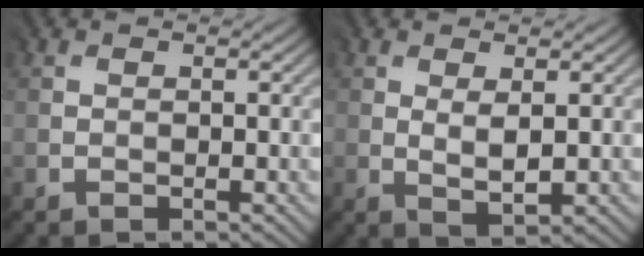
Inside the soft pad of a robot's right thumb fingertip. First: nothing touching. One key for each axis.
{"total": 2.4, "fx": 0.7, "fy": 1.0, "fz": 2.1, "tx": -0.046, "ty": -0.007, "tz": 0.021}